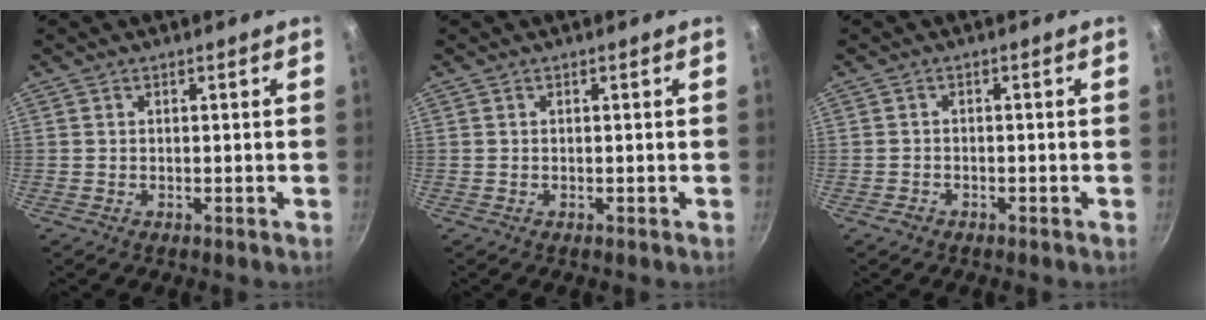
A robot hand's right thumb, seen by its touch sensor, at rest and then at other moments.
{"total": 0.0}
{"total": 1.1, "force": [-0.8, 0.7, 0.3], "torque": [-0.007, 0.004, -0.017]}